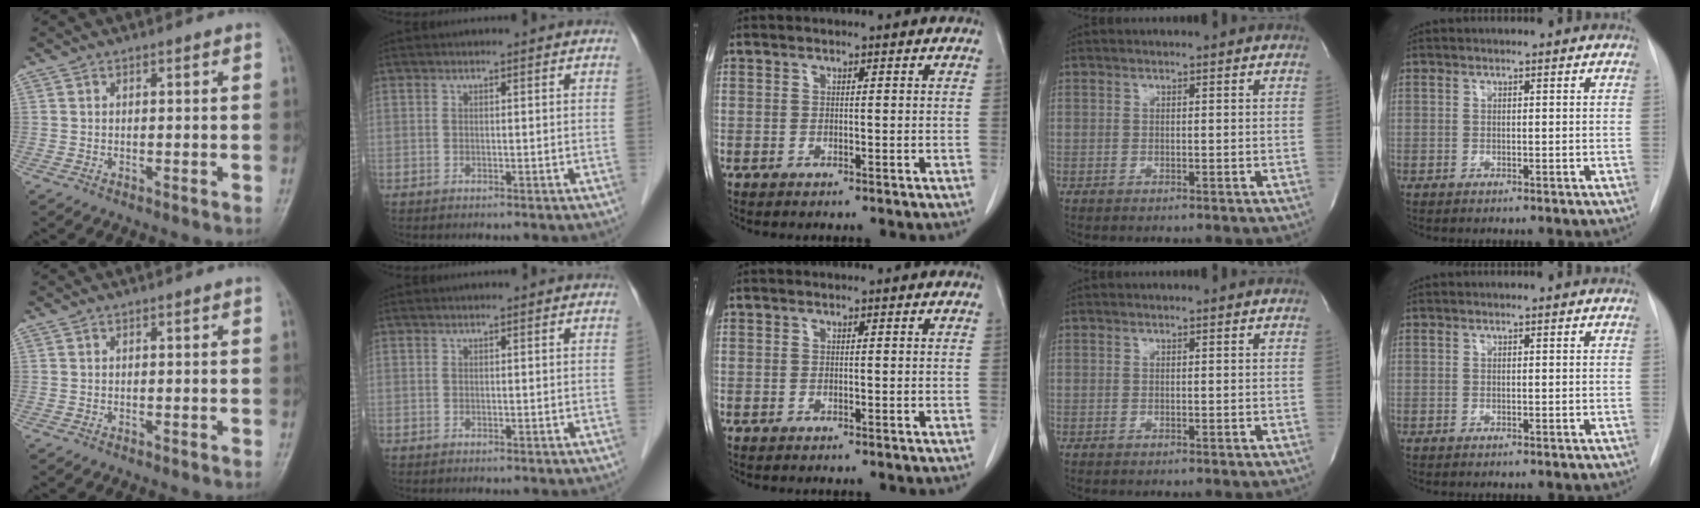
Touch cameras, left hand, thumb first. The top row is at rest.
{}